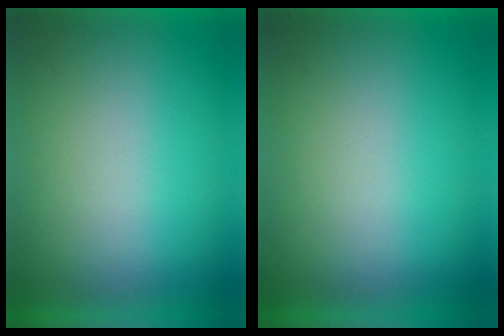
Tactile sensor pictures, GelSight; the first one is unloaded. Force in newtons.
{"total": 0.0}